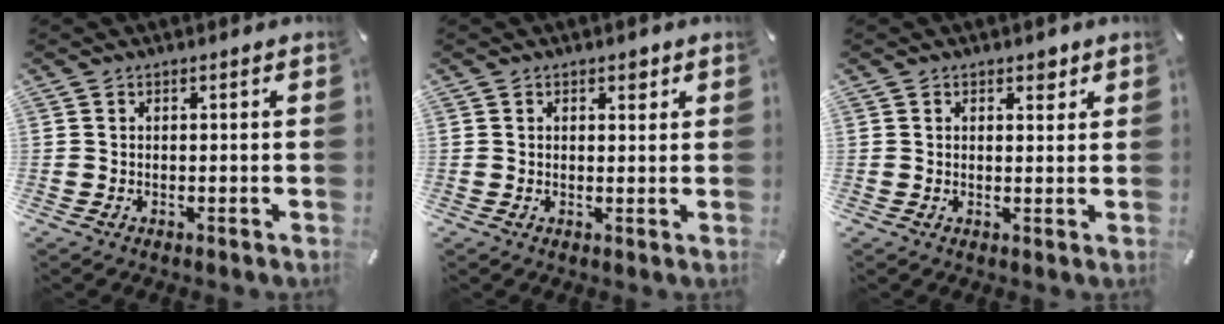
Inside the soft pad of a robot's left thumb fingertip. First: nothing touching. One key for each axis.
{"total": 1.5, "fx": 0.9, "fy": 0.9, "fz": 0.7, "tx": -0.001, "ty": -0.003, "tz": 0.012}
{"total": 2.0, "fx": 1.3, "fy": 1.3, "fz": 0.8, "tx": 0.004, "ty": -0.006, "tz": 0.018}